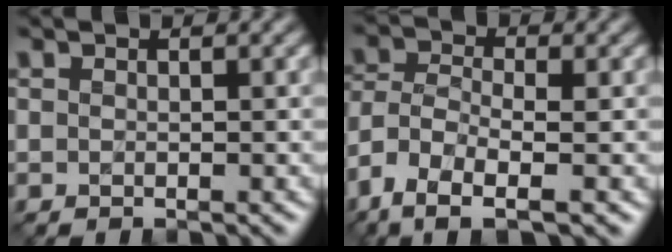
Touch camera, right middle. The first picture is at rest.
{"total": 6.4, "force": [-4.0, 2.3, 4.5], "torque": [-0.092, -0.004, -0.085]}